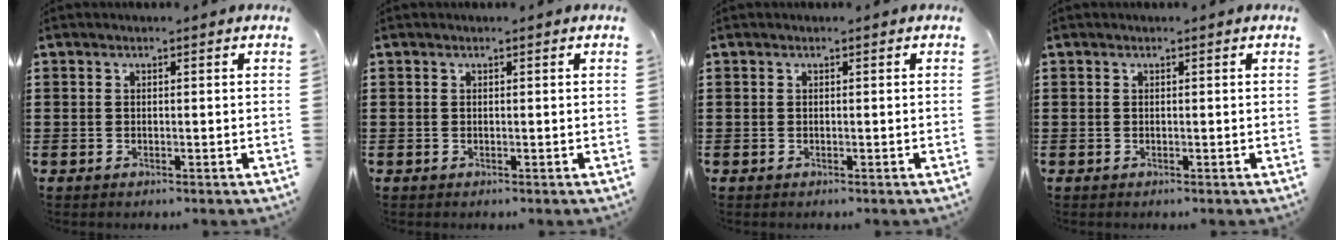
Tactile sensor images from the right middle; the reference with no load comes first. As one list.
[{"total": 0.0}, {"total": 0.0}, {"total": 0.0}]